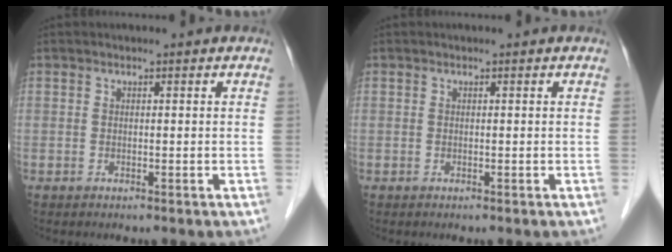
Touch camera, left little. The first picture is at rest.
{"total": 0.0}